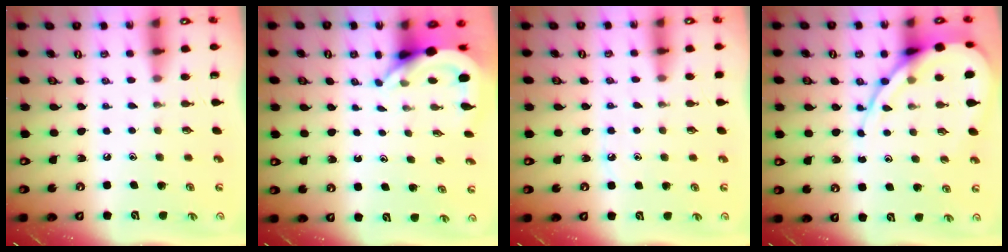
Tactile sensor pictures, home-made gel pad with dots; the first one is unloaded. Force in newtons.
{"total": 4.6, "press": 4.6, "slide": 0.3}
{"total": 4.4, "press": 4.4, "slide": 0.6}
{"total": 12.1, "press": 12.1, "slide": 0.9}